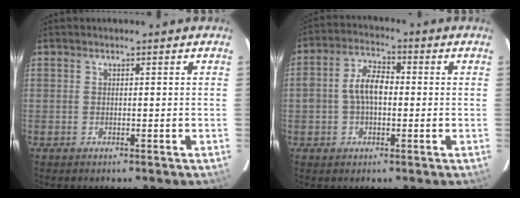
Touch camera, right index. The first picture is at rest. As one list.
[{"total": 6.8, "force": [-0.3, 4.0, 5.5], "torque": [-0.107, 0.018, -0.005]}]